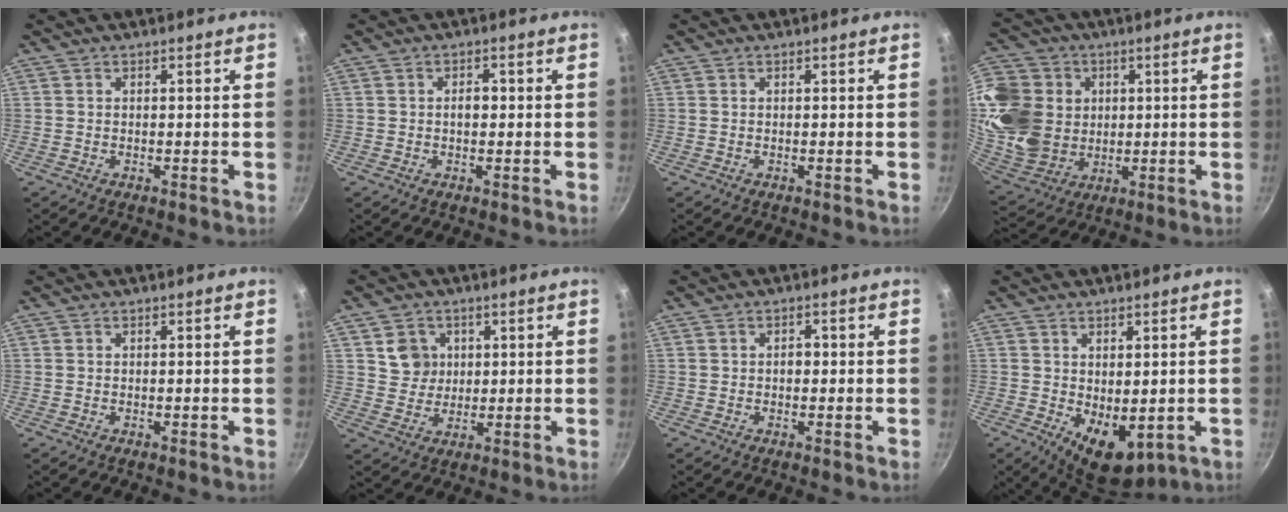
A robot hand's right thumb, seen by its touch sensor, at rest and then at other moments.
{"total": 2.1, "force": [0.0, 1.5, 1.6], "torque": [-0.013, 0.007, -0.002]}
{"total": 0.0}
{"total": 23.1, "force": [4.9, 19.3, 11.7], "torque": [-0.254, -0.005, 0.109]}
{"total": 0.0}
{"total": 5.8, "force": [1.8, 5.3, 1.7], "torque": [-0.001, -0.004, 0.035]}
{"total": 1.5, "force": [-0.2, 1.2, 0.9], "torque": [-0.006, 0.008, -0.004]}
{"total": 7.9, "force": [-0.6, 4.7, 6.4], "torque": [-0.072, -0.015, 0.009]}